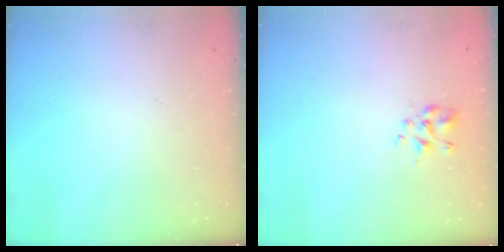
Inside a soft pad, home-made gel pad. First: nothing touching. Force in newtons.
{"total": 1.9, "press": 1.7, "slide": 0.7}